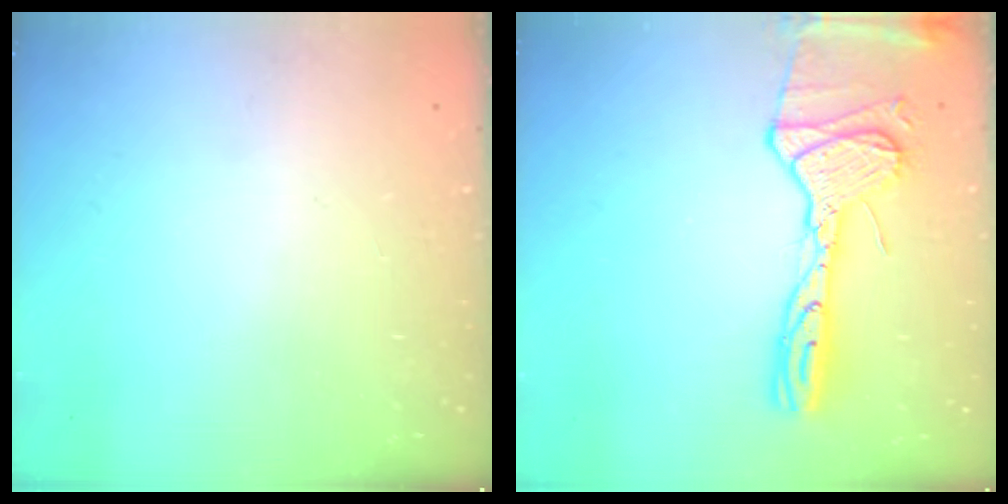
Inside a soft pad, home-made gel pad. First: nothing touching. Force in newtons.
{"total": 16.8, "press": 16.1, "slide": 4.6}